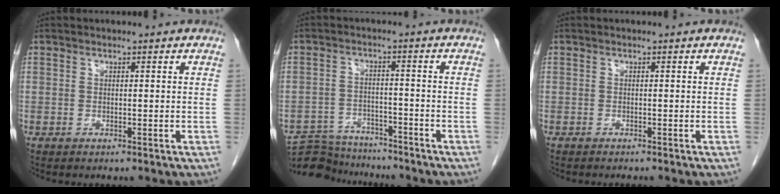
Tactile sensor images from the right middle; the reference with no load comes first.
{"total": 10.6, "force": [-10.1, 2.9, 1.3], "torque": [-0.019, 0.012, -0.156]}
{"total": 1.3, "force": [-1.2, 0.0, 0.5], "torque": [-0.007, 0.000, -0.015]}